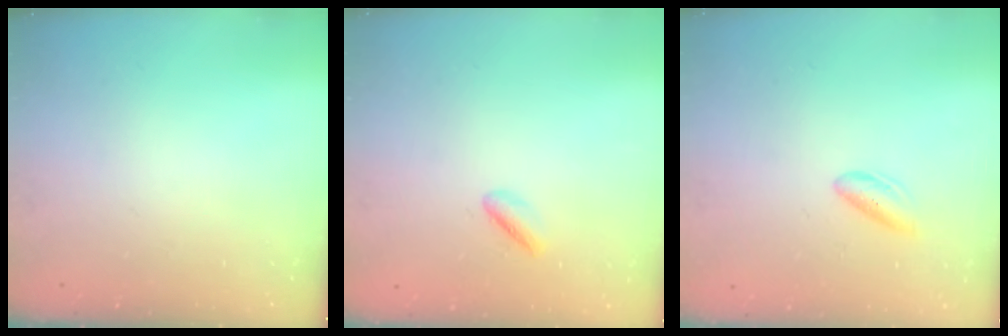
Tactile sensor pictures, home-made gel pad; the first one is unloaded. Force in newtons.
{"total": 2.0, "press": 1.7, "slide": 1.1}
{"total": 4.8, "press": 4.7, "slide": 1.2}